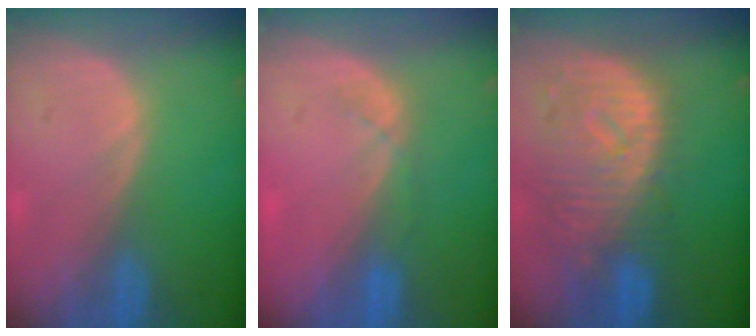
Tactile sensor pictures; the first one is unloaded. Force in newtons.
{"total": 2.1, "press": 1.9, "slide": 0.9}
{"total": 11.3, "press": 9.9, "slide": 5.4}